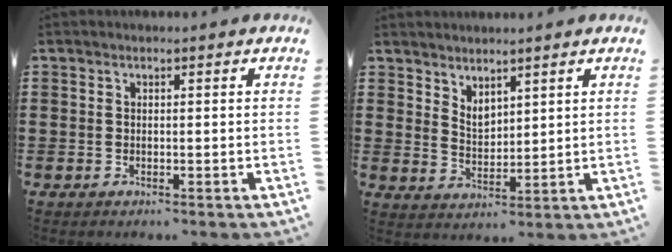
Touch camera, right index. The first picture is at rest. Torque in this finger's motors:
{"motor_torque": [0.04, -0.03, 0.03, 0.04]}